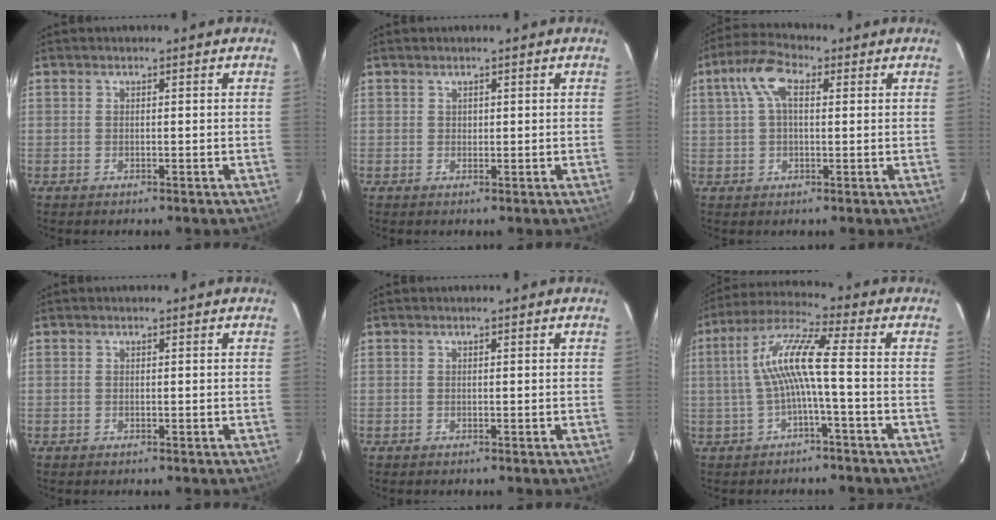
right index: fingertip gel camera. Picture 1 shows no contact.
{"total": 0.6, "force": [0.4, 0.5, 0.1], "torque": [0.000, 0.004, 0.006]}
{"total": 7.2, "force": [2.1, 3.5, 5.9], "torque": [-0.119, 0.023, 0.037]}
{"total": 0.0}
{"total": 0.0}
{"total": 9.2, "force": [-1.1, 0.0, 9.2], "torque": [-0.196, 0.017, -0.017]}